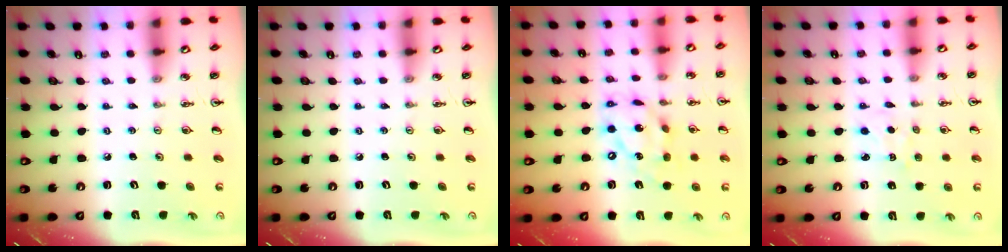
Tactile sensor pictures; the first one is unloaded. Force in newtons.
{"total": 0.0}
{"total": 16.1, "press": 16.0, "slide": 1.9}
{"total": 3.6, "press": 3.6, "slide": 0.5}